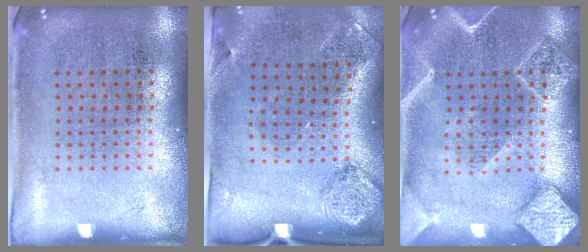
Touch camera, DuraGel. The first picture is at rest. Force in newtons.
{"total": 1.9, "press": 1.1, "slide": 1.5}
{"total": 2.3, "press": 2.2, "slide": 0.3}